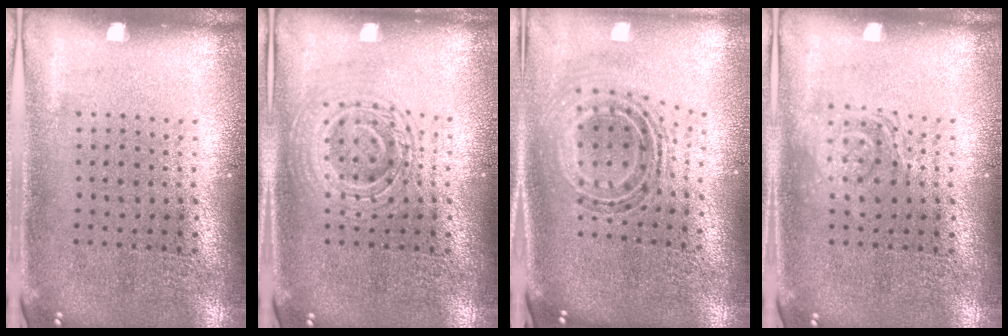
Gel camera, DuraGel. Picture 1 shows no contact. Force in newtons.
{"total": 2.9, "press": 2.8, "slide": 0.6}
{"total": 0.9, "press": 0.9, "slide": 0.4}
{"total": 1.9, "press": 1.9, "slide": 0.3}